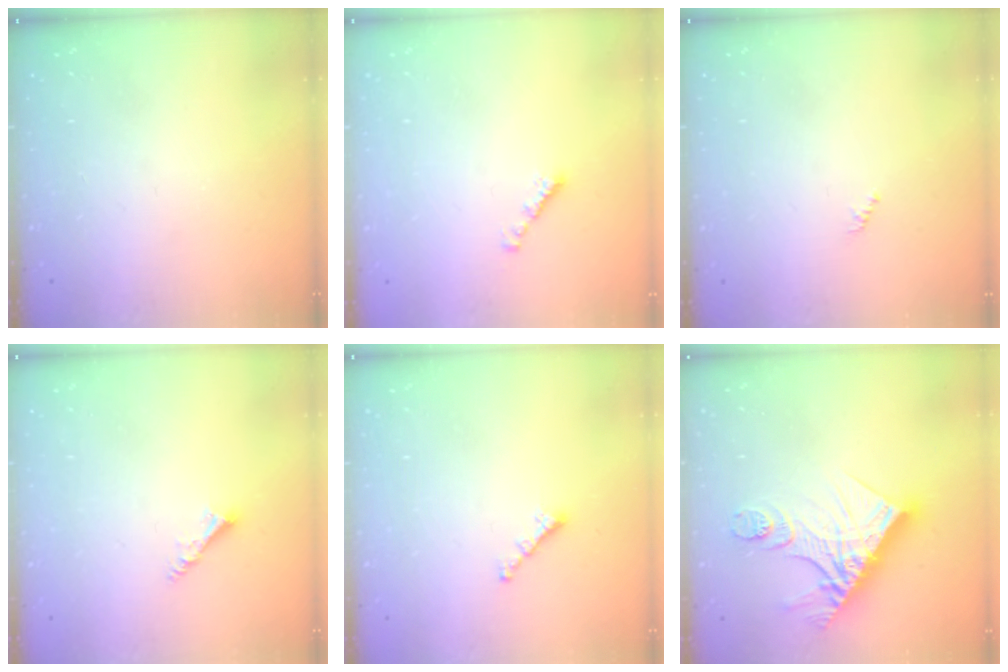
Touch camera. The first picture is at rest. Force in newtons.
{"total": 1.8, "press": 1.7, "slide": 0.6}
{"total": 0.7, "press": 0.7, "slide": 0.3}
{"total": 3.9, "press": 3.9, "slide": 0.5}
{"total": 1.6, "press": 1.5, "slide": 0.5}
{"total": 16.2, "press": 16.2, "slide": 1.7}